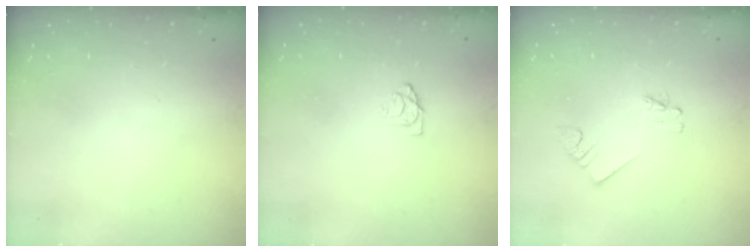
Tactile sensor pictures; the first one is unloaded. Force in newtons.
{"total": 4.5, "press": 4.5, "slide": 0.3}
{"total": 1.9, "press": 1.9, "slide": 0.1}